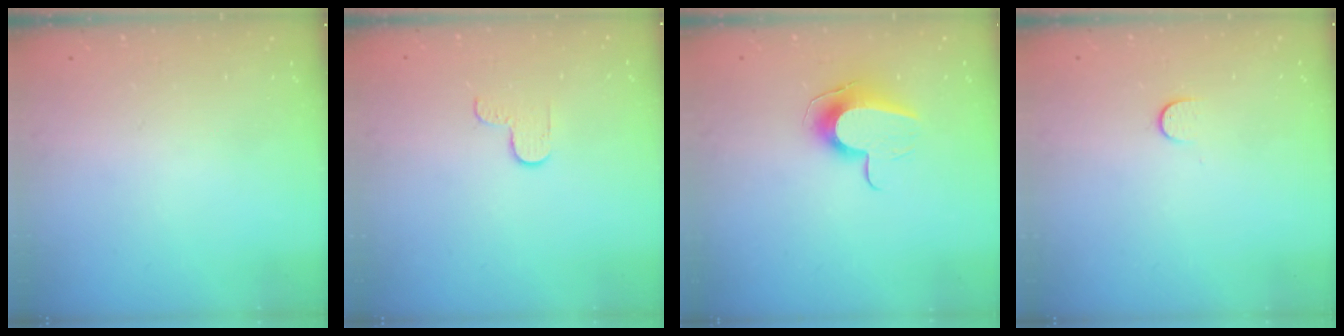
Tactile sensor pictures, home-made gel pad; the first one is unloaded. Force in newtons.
{"total": 2.7, "press": 2.6, "slide": 0.4}
{"total": 10.0, "press": 10.0, "slide": 1.2}
{"total": 5.0, "press": 5.0, "slide": 0.5}